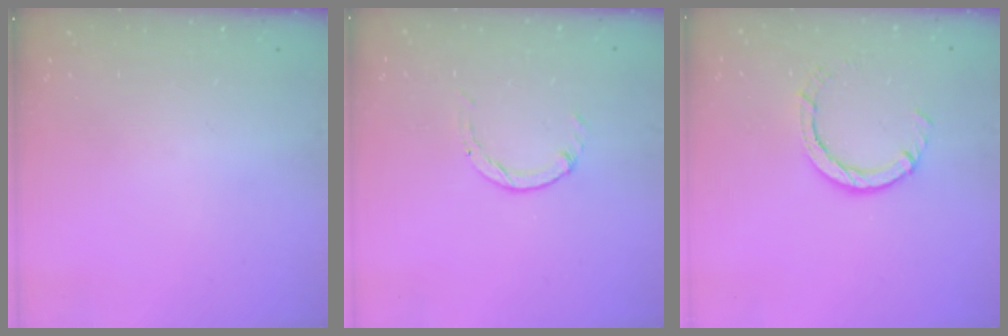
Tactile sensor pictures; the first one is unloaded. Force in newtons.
{"total": 0.0}
{"total": 4.2, "press": 4.2, "slide": 0.4}